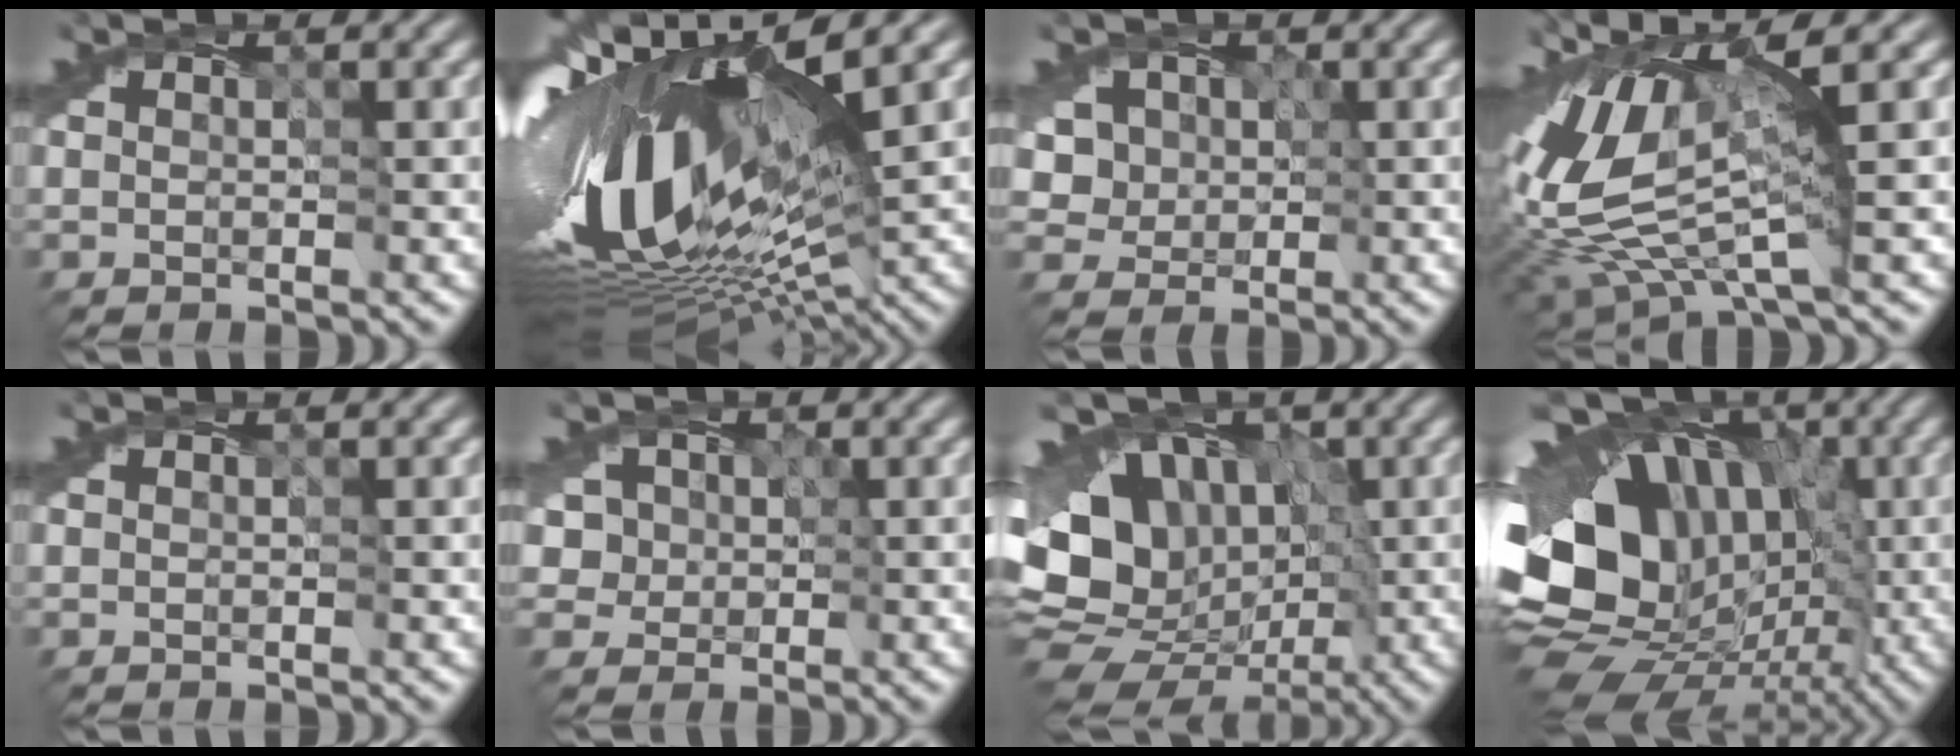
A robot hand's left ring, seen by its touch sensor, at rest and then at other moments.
{"total": 18.8, "force": [2.3, 7.4, 17.2], "torque": [-0.352, -0.036, 0.047]}
{"total": 5.8, "force": [2.3, 4.7, 2.5], "torque": [-0.040, 0.020, 0.020]}
{"total": 10.1, "force": [3.1, 3.4, 9.0], "torque": [-0.208, -0.004, 0.065]}
{"total": 0.0}
{"total": 4.0, "force": [1.5, 3.5, 1.2], "torque": [-0.005, 0.025, 0.003]}
{"total": 16.6, "force": [-2.0, 14.1, 8.6], "torque": [-0.172, 0.001, -0.042]}
{"total": 19.9, "force": [-0.6, 15.7, 12.3], "torque": [-0.203, 0.030, -0.028]}